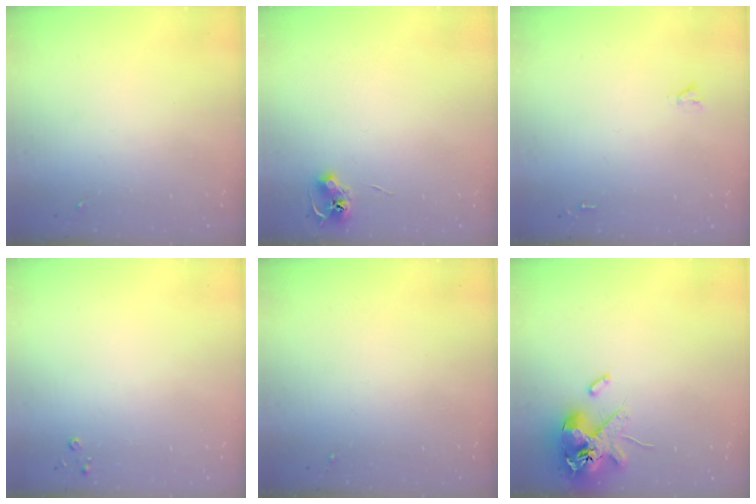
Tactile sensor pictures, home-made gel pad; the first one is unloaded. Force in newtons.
{"total": 6.6, "press": 6.6, "slide": 0.5}
{"total": 1.6, "press": 1.6, "slide": 0.1}
{"total": 2.6, "press": 2.6, "slide": 0.3}
{"total": 0.0}
{"total": 13.4, "press": 13.2, "slide": 2.3}